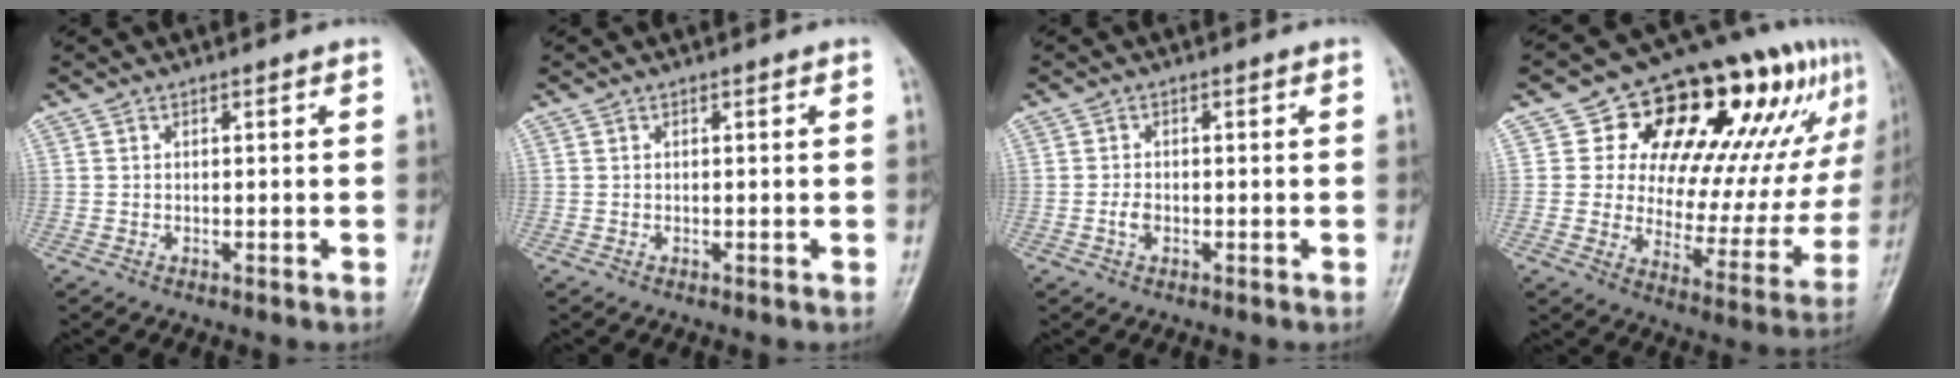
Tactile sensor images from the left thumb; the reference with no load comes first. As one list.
[{"total": 0.0}, {"total": 1.6, "force": [-0.8, 1.0, 0.9], "torque": [-0.021, 0.005, -0.017]}, {"total": 25.2, "force": [12.0, 13.7, 17.4], "torque": [-0.182, -0.006, 0.184]}]